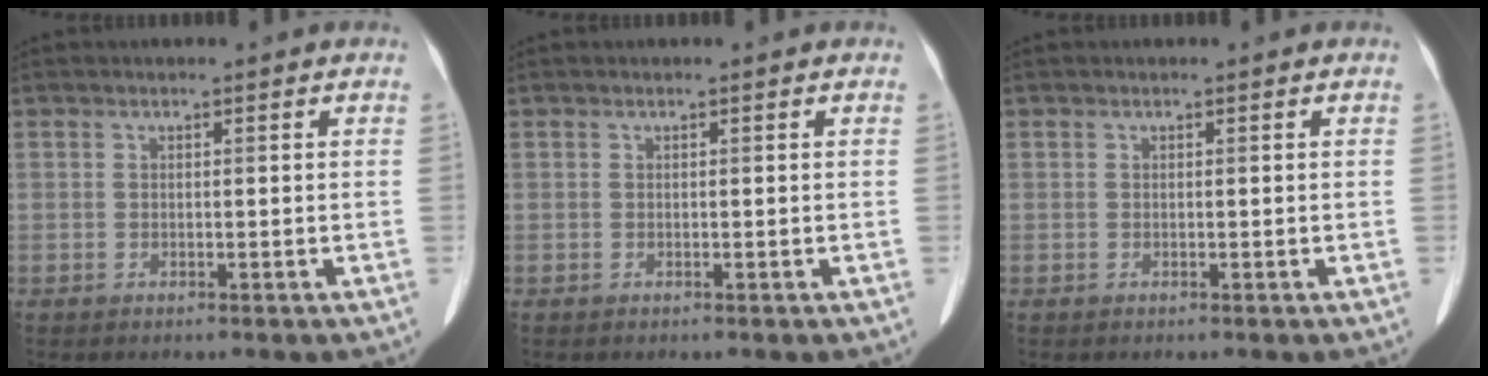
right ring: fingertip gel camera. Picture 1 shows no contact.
{"total": 0.0}
{"total": 0.0}